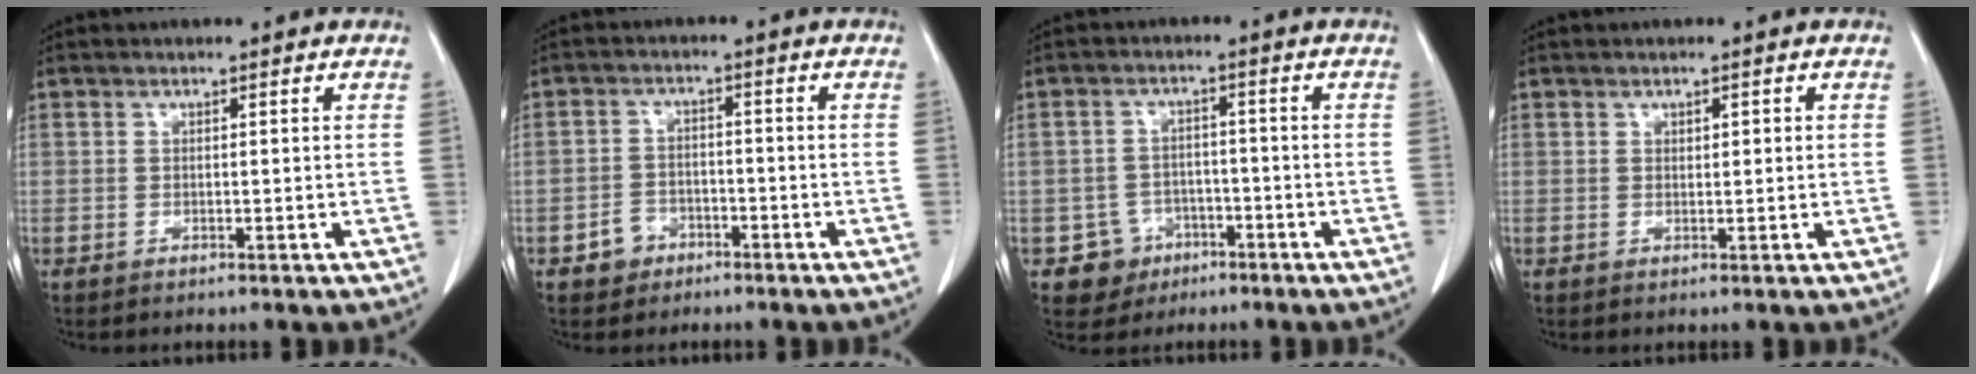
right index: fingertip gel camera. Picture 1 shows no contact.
{"total": 3.8, "force": [-2.2, 3.0, 0.8], "torque": [-0.009, 0.011, -0.035]}
{"total": 5.2, "force": [-2.5, 4.6, 0.2], "torque": [0.003, 0.014, -0.035]}
{"total": 1.1, "force": [0.4, 0.5, 0.9], "torque": [-0.014, 0.001, 0.007]}